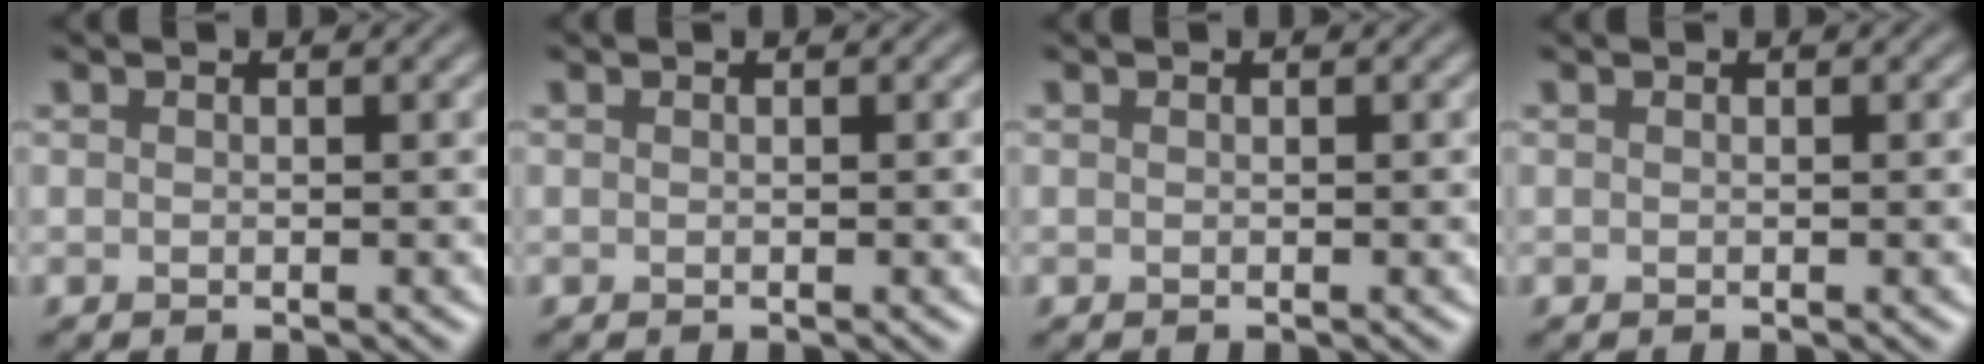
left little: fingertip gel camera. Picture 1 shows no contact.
{"total": 0.0}
{"total": 0.0}
{"total": 0.0}